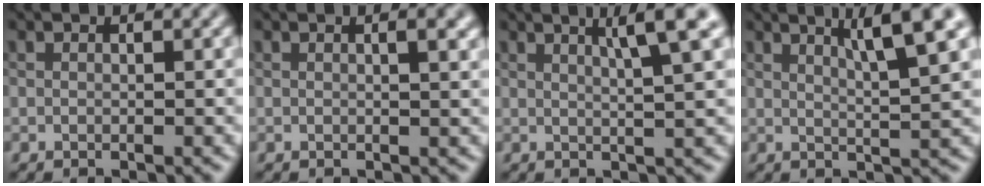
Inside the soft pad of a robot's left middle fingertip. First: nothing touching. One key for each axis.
{"total": 2.0, "fx": 0.6, "fy": 0.6, "fz": 1.8, "tx": -0.017, "ty": 0.004, "tz": 0.007}
{"total": 4.6, "fx": 2.2, "fy": 0.6, "fz": 4.0, "tx": -0.050, "ty": 0.010, "tz": 0.032}
{"total": 6.0, "fx": 3.1, "fy": 0.9, "fz": 5.0, "tx": -0.062, "ty": 0.011, "tz": 0.050}